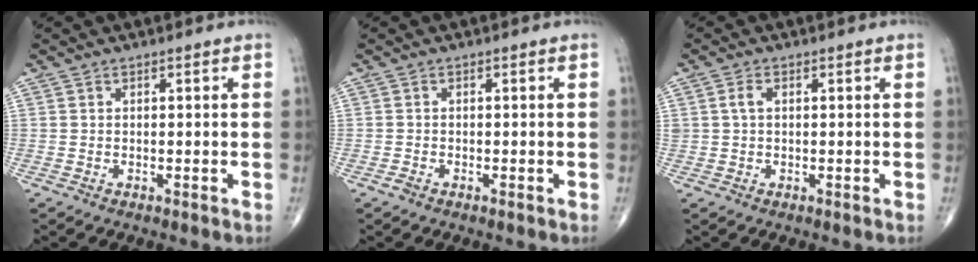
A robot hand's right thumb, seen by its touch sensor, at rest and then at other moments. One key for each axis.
{"total": 0.7, "fx": -0.5, "fy": 0.3, "fz": 0.4, "tx": -0.014, "ty": -0.002, "tz": -0.013}
{"total": 1.9, "fx": 0.4, "fy": 1.2, "fz": 1.4, "tx": -0.029, "ty": 0.006, "tz": 0.009}